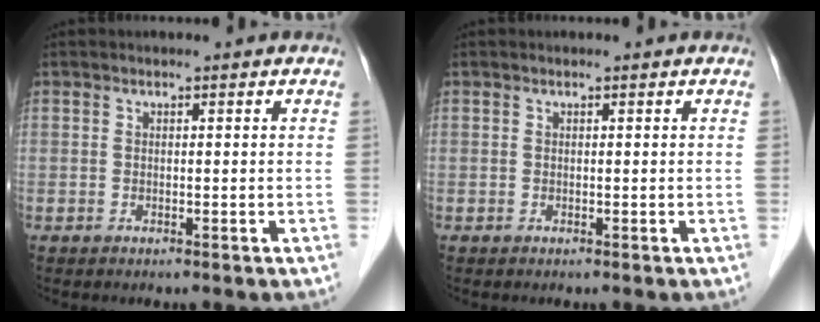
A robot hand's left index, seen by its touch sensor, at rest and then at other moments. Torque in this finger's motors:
{"motor_torque": [0.02, 0.00, 0.00, 0.00]}